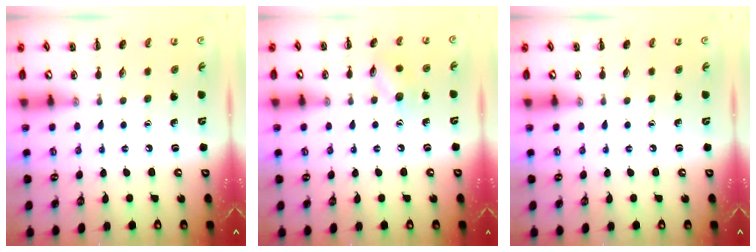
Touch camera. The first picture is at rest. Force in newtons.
{"total": 7.3, "press": 7.3, "slide": 0.9}
{"total": 0.0}